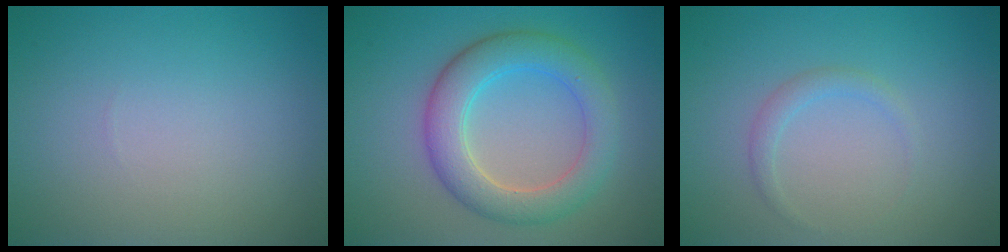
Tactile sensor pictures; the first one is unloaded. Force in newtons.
{"total": 5.4, "press": 5.4, "slide": 0.1}
{"total": 1.1, "press": 1.1, "slide": 0.1}